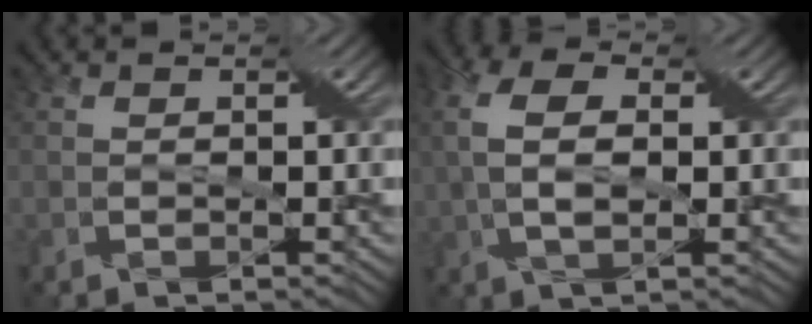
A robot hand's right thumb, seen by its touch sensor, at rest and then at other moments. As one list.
[{"total": 6.4, "force": [0.9, 3.3, 5.4], "torque": [-0.130, 0.010, 0.011]}]